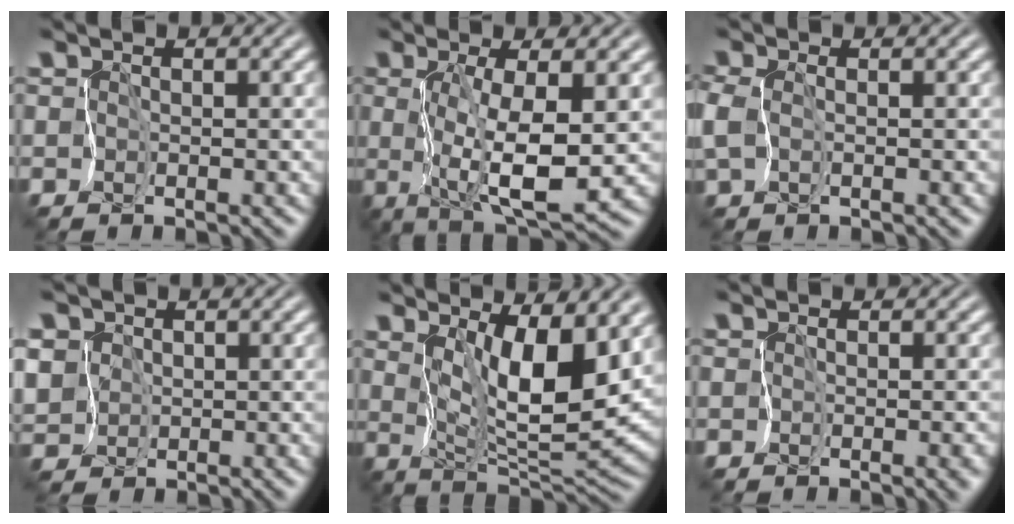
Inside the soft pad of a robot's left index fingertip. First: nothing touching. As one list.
[{"total": 5.8, "force": [0.1, 1.2, 5.7], "torque": [-0.115, -0.010, 0.008]}, {"total": 2.4, "force": [-0.4, 1.4, 1.9], "torque": [-0.053, -0.005, -0.008]}, {"total": 6.6, "force": [1.6, 5.9, 2.6], "torque": [-0.073, 0.017, 0.002]}, {"total": 7.0, "force": [2.7, 2.0, 6.1], "torque": [-0.113, -0.023, 0.053]}, {"total": 2.2, "force": [-1.1, 1.2, 1.5], "torque": [-0.001, -0.006, -0.009]}]